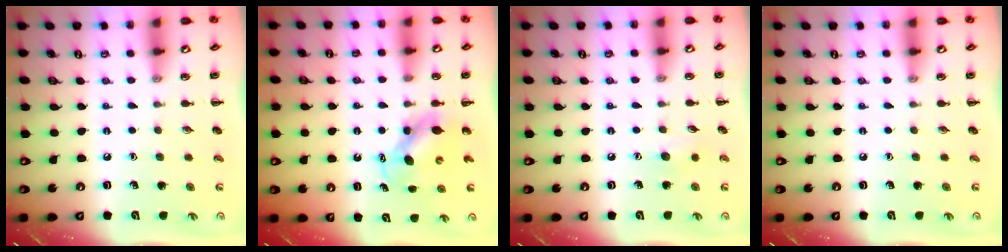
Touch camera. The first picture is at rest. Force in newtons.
{"total": 6.4, "press": 6.4, "slide": 0.8}
{"total": 6.2, "press": 6.0, "slide": 1.6}
{"total": 0.0}